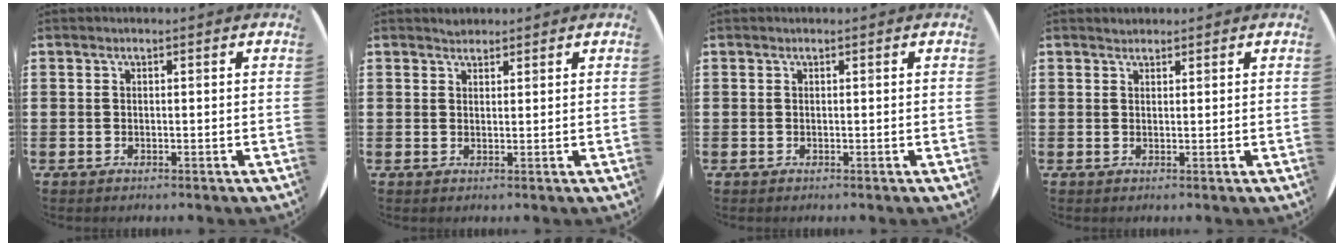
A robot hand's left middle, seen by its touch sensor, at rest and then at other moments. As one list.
[{"total": 1.3, "force": [1.3, 0.3, -0.1], "torque": [0.008, -0.001, 0.023]}, {"total": 0.0}, {"total": 0.9, "force": [0.9, 0.2, -0.1], "torque": [0.000, 0.001, 0.018]}]